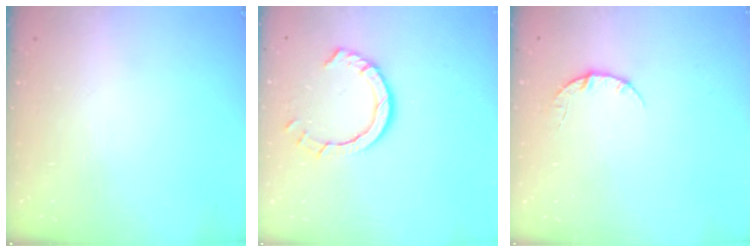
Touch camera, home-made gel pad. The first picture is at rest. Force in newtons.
{"total": 8.0, "press": 7.9, "slide": 0.9}
{"total": 3.5, "press": 3.5, "slide": 0.4}